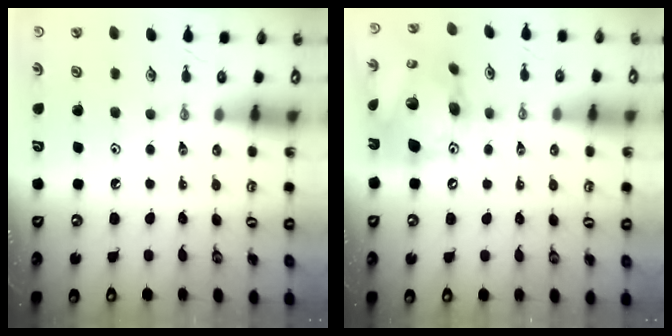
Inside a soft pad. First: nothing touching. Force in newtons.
{"total": 18.2, "press": 18.1, "slide": 2.3}